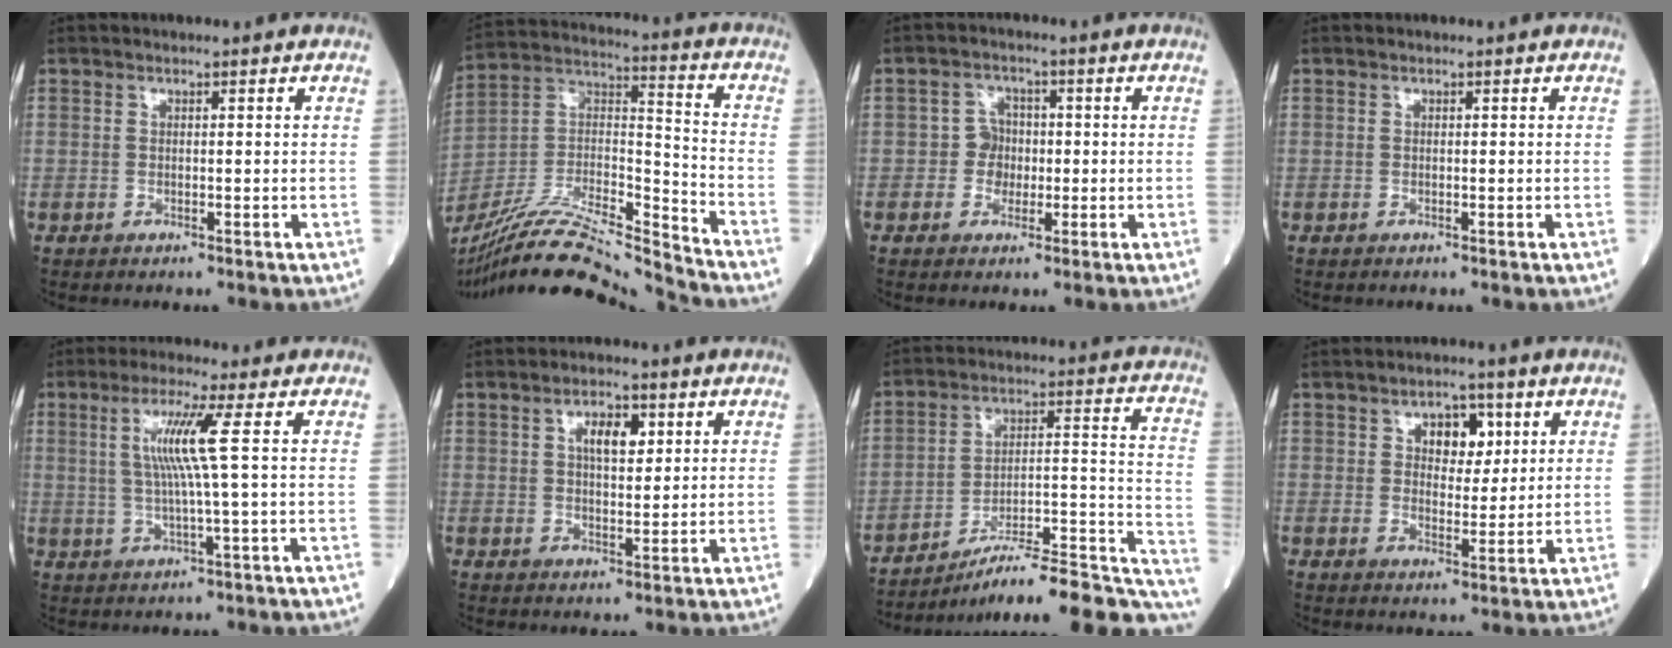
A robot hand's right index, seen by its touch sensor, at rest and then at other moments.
{"total": 20.8, "force": [-19.4, -0.1, 7.5], "torque": [-0.164, 0.012, -0.343]}
{"total": 3.5, "force": [-0.5, 3.2, 1.2], "torque": [-0.013, 0.008, -0.010]}
{"total": 0.0}
{"total": 7.0, "force": [1.5, -1.4, 6.7], "torque": [-0.136, 0.002, 0.034]}
{"total": 4.8, "force": [1.8, 2.1, 4.0], "torque": [-0.066, 0.006, 0.029]}
{"total": 23.0, "force": [-19.0, 2.6, 12.6], "torque": [-0.100, 0.029, -0.274]}
{"total": 5.5, "force": [2.2, 3.2, 3.8], "torque": [-0.051, 0.010, 0.034]}